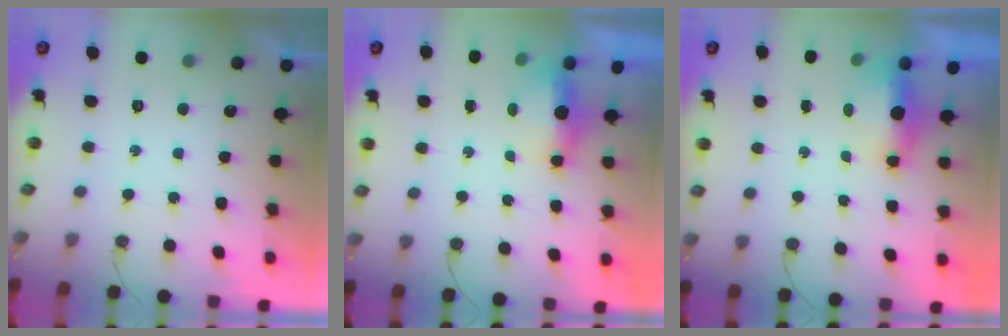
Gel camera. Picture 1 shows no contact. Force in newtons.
{"total": 5.1, "press": 4.9, "slide": 1.3}
{"total": 5.1, "press": 5.0, "slide": 1.2}